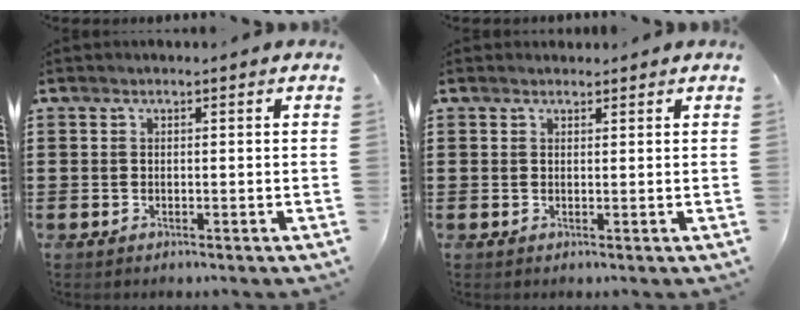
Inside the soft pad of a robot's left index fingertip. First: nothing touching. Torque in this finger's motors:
{"motor_torque": [0.02, -0.17, -0.03, 0.01]}